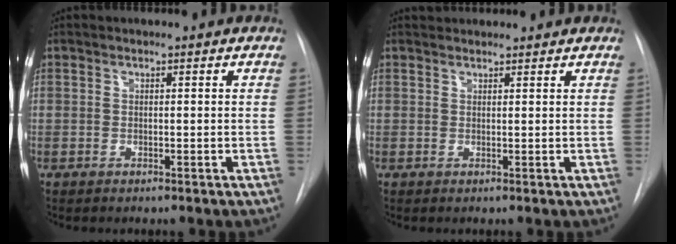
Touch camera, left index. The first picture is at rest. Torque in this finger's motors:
{"motor_torque": [0.03, -0.30, 0.09, 0.01]}